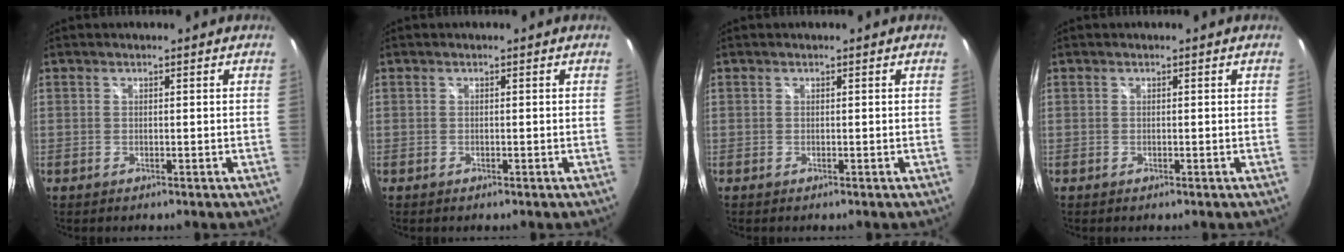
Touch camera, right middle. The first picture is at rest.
{"total": 0.0}
{"total": 0.0}
{"total": 0.0}